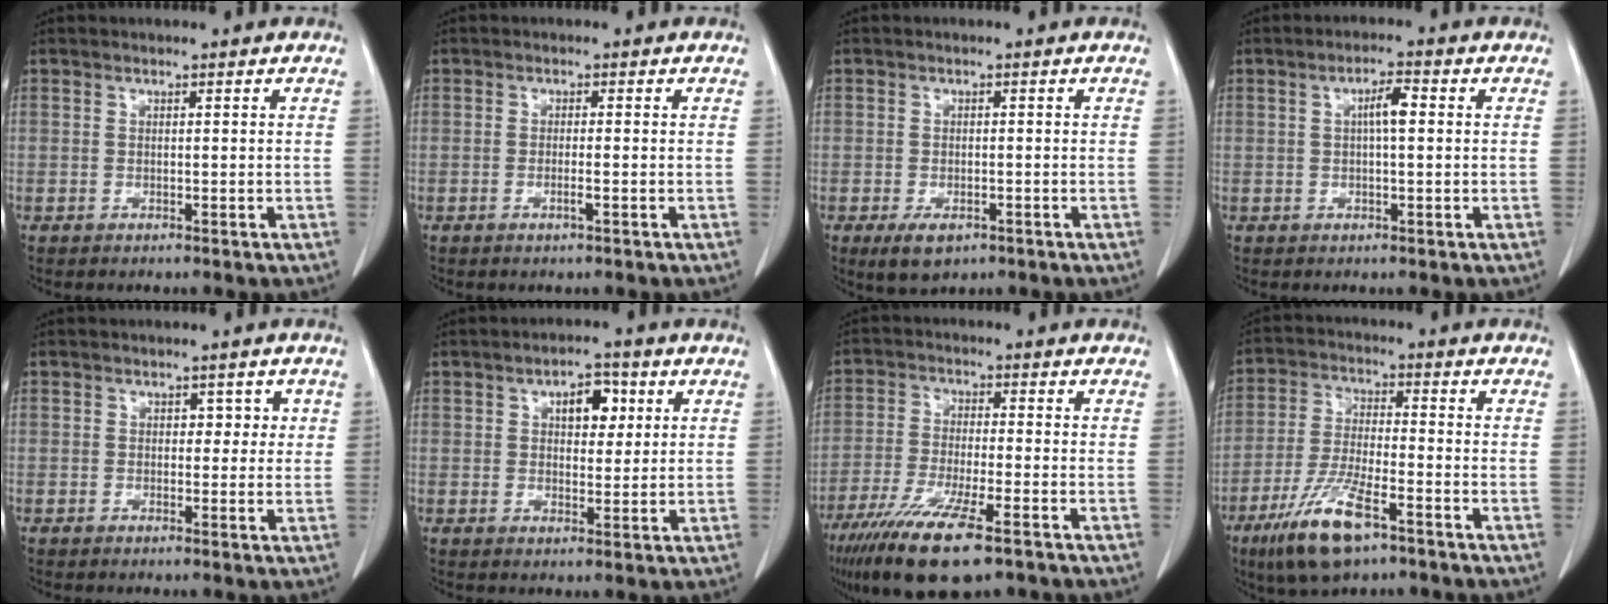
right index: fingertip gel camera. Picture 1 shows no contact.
{"total": 1.3, "force": [-0.6, -0.1, 1.2], "torque": [-0.026, -0.003, -0.011]}
{"total": 3.9, "force": [-2.1, 2.2, 2.4], "torque": [-0.045, -0.005, -0.027]}
{"total": 3.4, "force": [0.5, 0.6, 3.3], "torque": [-0.057, 0.008, 0.006]}
{"total": 2.3, "force": [0.6, 1.7, 1.5], "torque": [-0.005, 0.007, 0.003]}
{"total": 5.2, "force": [1.9, 2.7, 4.0], "torque": [-0.057, 0.011, 0.028]}
{"total": 13.0, "force": [-8.4, 2.1, 9.7], "torque": [-0.181, -0.035, -0.141]}
{"total": 10.9, "force": [-6.5, 2.5, 8.4], "torque": [-0.172, -0.021, -0.118]}